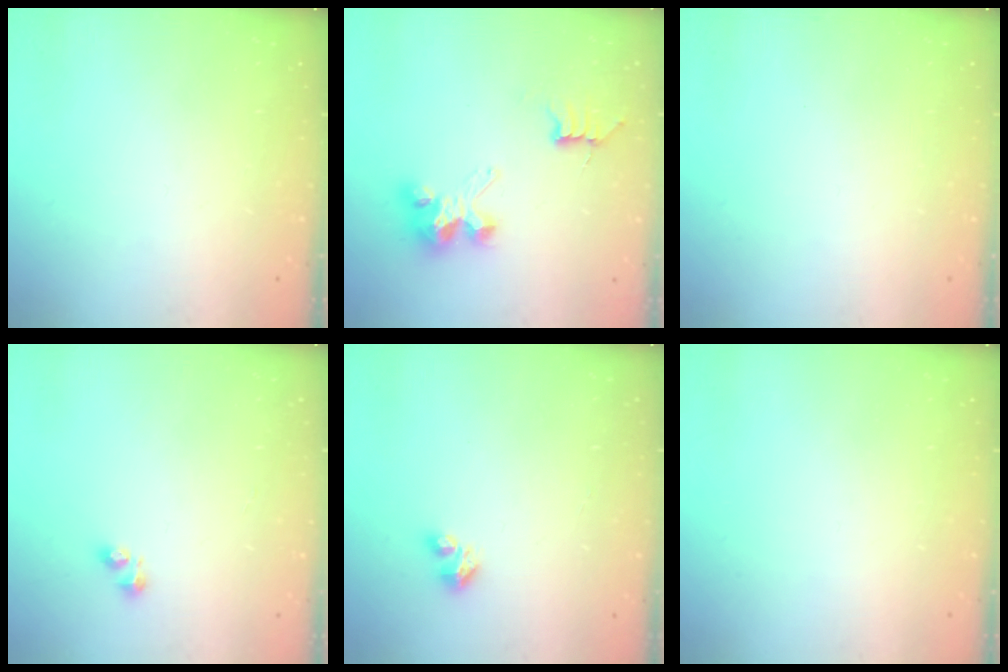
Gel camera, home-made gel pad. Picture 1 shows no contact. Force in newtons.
{"total": 7.1, "press": 7.1, "slide": 0.2}
{"total": 0.0}
{"total": 2.6, "press": 2.6, "slide": 0.4}
{"total": 2.7, "press": 2.7, "slide": 0.3}
{"total": 0.0}